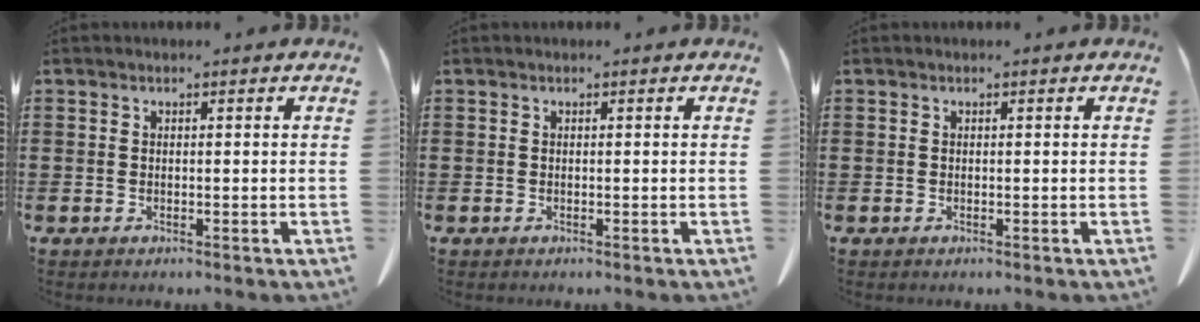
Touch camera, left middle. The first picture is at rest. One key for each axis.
{"total": 0.0}
{"total": 0.0}